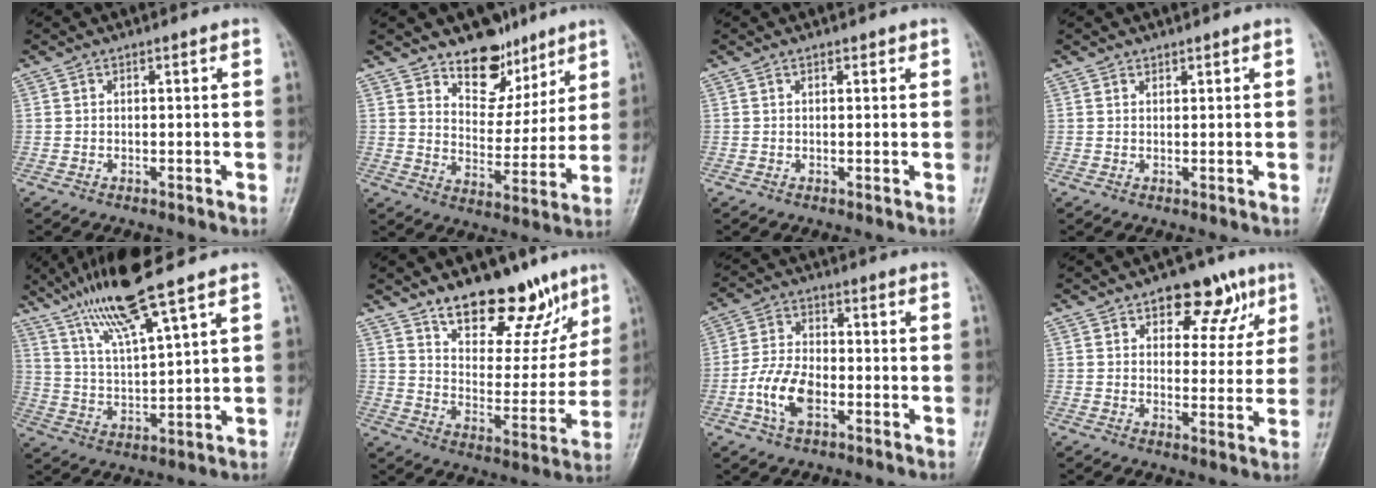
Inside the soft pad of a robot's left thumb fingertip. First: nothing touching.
{"total": 10.8, "force": [7.9, 6.4, 3.7], "torque": [-0.015, -0.053, 0.133]}
{"total": 1.1, "force": [0.8, 0.5, 0.6], "torque": [-0.004, -0.002, 0.008]}
{"total": 0.8, "force": [0.7, 0.4, 0.0], "torque": [0.007, -0.005, 0.008]}
{"total": 13.1, "force": [9.1, 1.1, 9.3], "torque": [-0.176, -0.037, 0.178]}
{"total": 18.4, "force": [12.6, 8.8, 10.2], "torque": [-0.079, -0.080, 0.196]}
{"total": 8.3, "force": [-2.8, 4.7, 6.2], "torque": [-0.123, 0.016, -0.060]}
{"total": 10.6, "force": [5.9, 6.3, 6.2], "torque": [-0.032, -0.020, 0.077]}